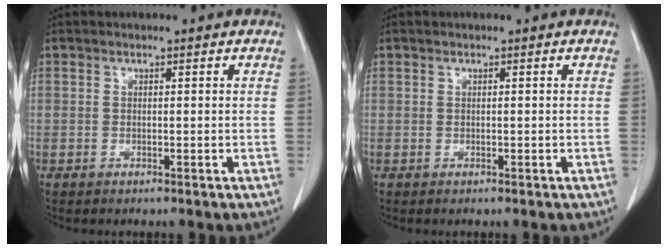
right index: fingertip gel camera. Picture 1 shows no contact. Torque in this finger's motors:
{"motor_torque": [0.00, 0.00, 0.00, 0.00]}